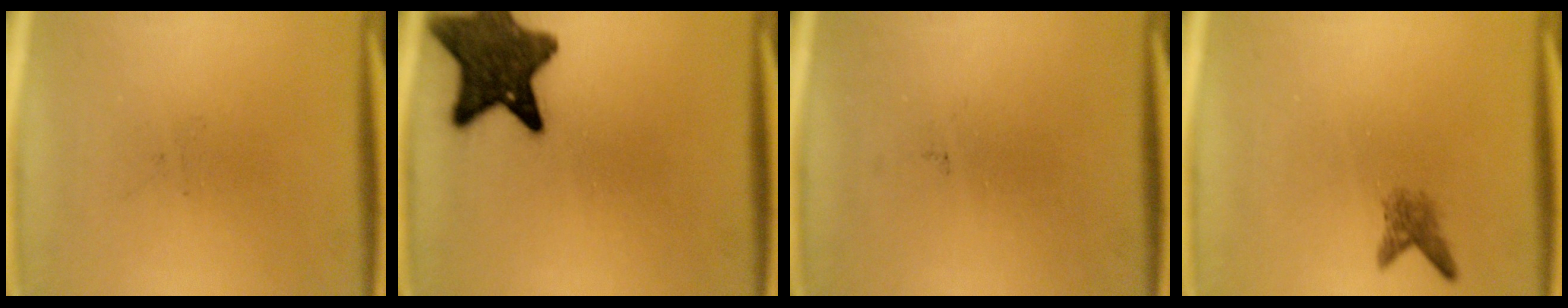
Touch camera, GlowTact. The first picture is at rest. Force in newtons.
{"total": 12.4}
{"total": 0.0}
{"total": 2.1}